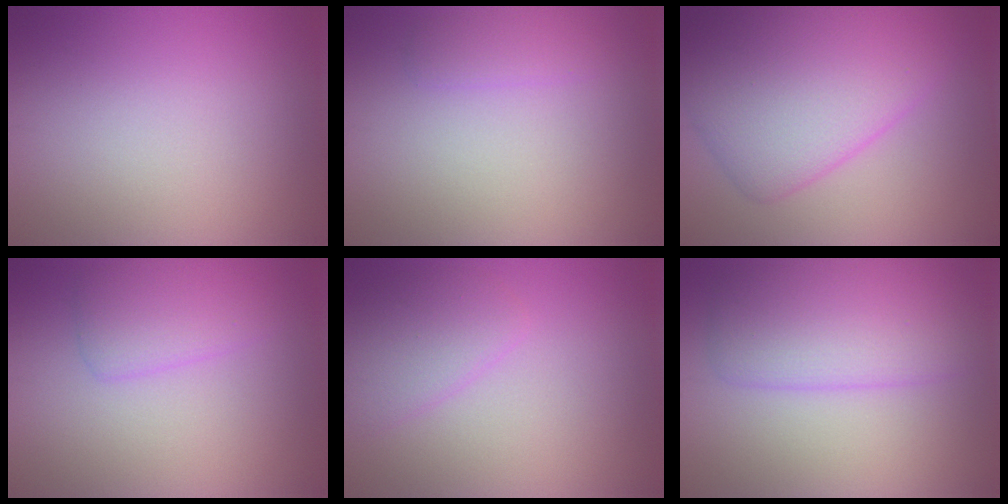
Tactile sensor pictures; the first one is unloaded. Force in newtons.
{"total": 1.5, "press": 1.5, "slide": 0.1}
{"total": 7.8, "press": 7.8, "slide": 0.2}
{"total": 3.0, "press": 3.0, "slide": 0.2}
{"total": 2.5, "press": 2.5, "slide": 0.3}
{"total": 5.3, "press": 5.3, "slide": 0.1}